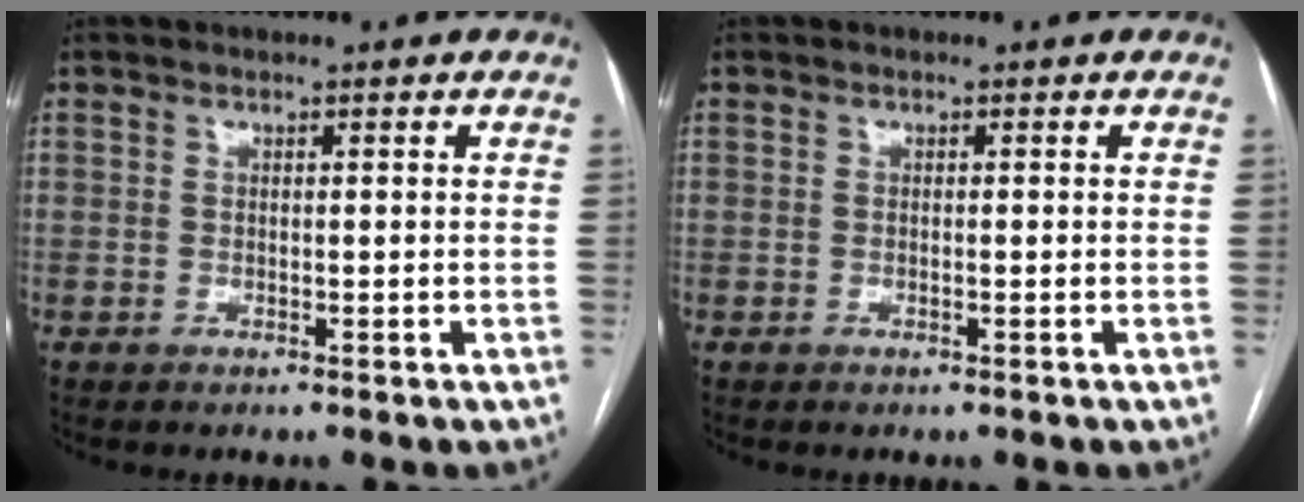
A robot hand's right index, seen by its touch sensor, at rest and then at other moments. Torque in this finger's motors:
{"motor_torque": [0.19, 0.12, 0.02, 0.00]}